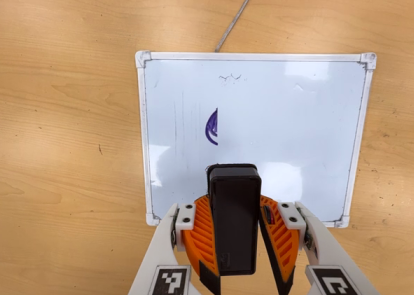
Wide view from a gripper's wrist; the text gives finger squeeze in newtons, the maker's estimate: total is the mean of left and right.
{"total": 9.7, "left": 9.2, "right": 10.2}